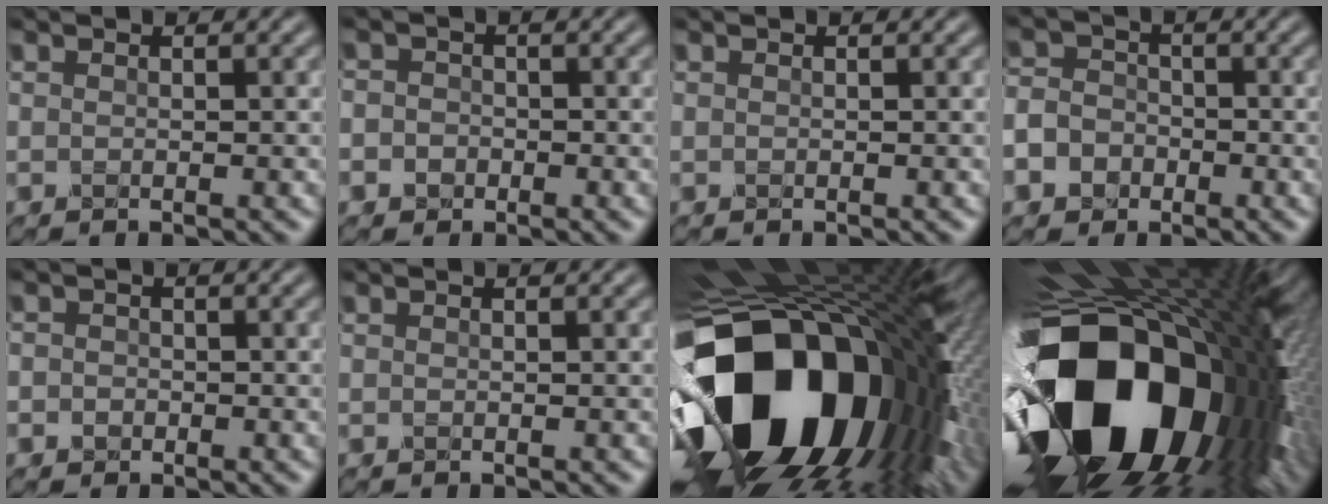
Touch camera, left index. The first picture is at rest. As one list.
[{"total": 3.2, "force": [-0.8, 2.9, 0.9], "torque": [0.008, 0.015, -0.043]}, {"total": 0.0}, {"total": 7.8, "force": [-4.0, 6.5, 1.8], "torque": [-0.045, -0.020, -0.095]}, {"total": 2.0, "force": [-0.4, 1.8, 0.6], "torque": [0.005, 0.008, -0.027]}, {"total": 0.0}, {"total": 20.5, "force": [-4.6, 13.3, 15.0], "torque": [-0.313, -0.051, -0.067]}, {"total": 21.1, "force": [-4.7, 12.0, 16.7], "torque": [-0.323, -0.061, -0.070]}]